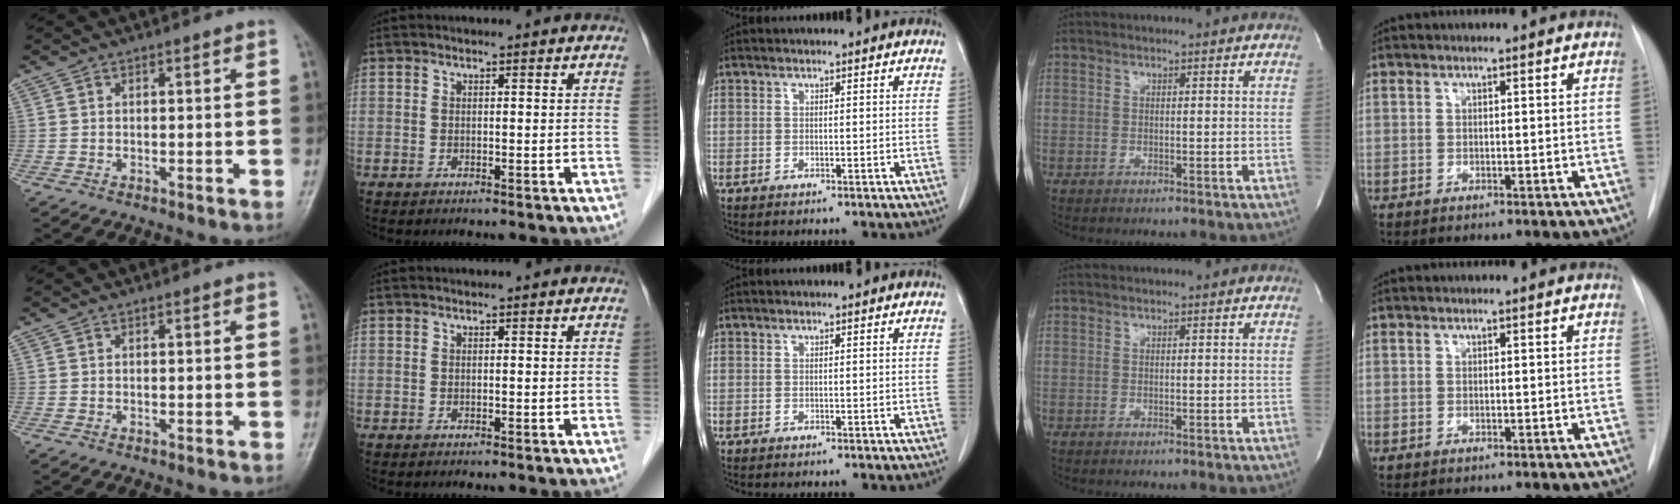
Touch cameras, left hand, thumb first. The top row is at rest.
{}